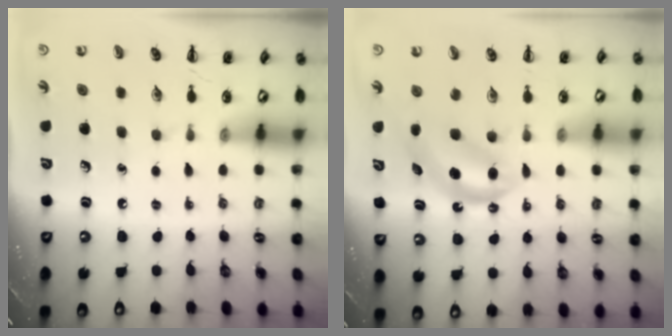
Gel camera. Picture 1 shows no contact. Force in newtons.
{"total": 6.3, "press": 6.2, "slide": 1.0}